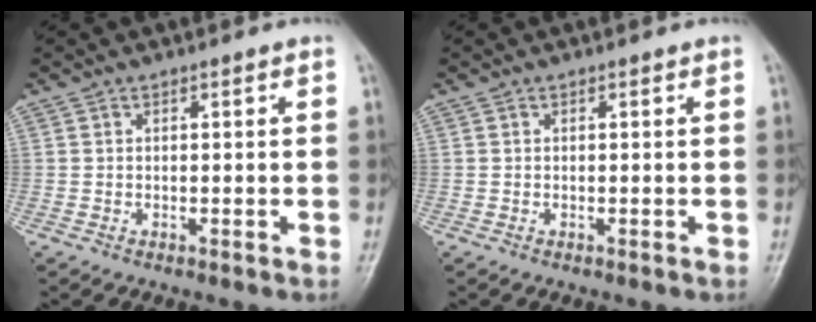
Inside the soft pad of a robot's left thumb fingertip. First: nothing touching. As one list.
[{"total": 0.0}]